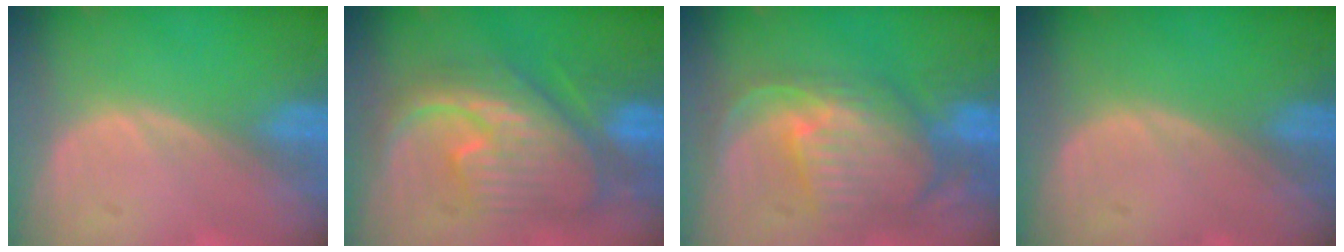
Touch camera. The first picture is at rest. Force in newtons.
{"total": 11.1, "press": 11.1, "slide": 1.1}
{"total": 11.1, "press": 9.7, "slide": 5.5}
{"total": 0.0}